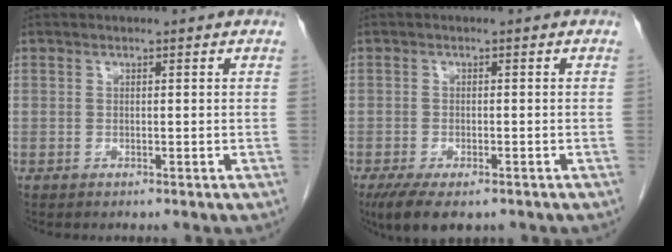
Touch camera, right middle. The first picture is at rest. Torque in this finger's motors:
{"motor_torque": [0.82, -0.60, 0.11, 0.05]}